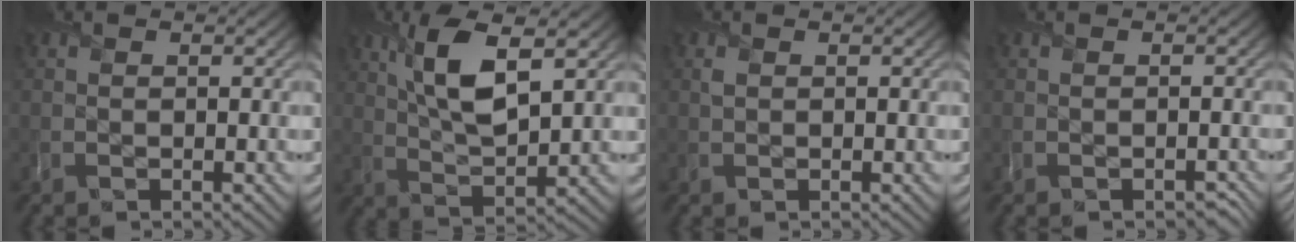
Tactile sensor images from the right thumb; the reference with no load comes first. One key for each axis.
{"total": 8.9, "fx": 3.7, "fy": 3.0, "fz": 7.4, "tx": -0.155, "ty": 0.005, "tz": 0.070}
{"total": 0.6, "fx": 0.3, "fy": 0.4, "fz": 0.3, "tx": -0.011, "ty": -0.002, "tz": 0.008}
{"total": 0.9, "fx": -0.8, "fy": 0.3, "fz": 0.3, "tx": -0.001, "ty": -0.006, "tz": -0.009}